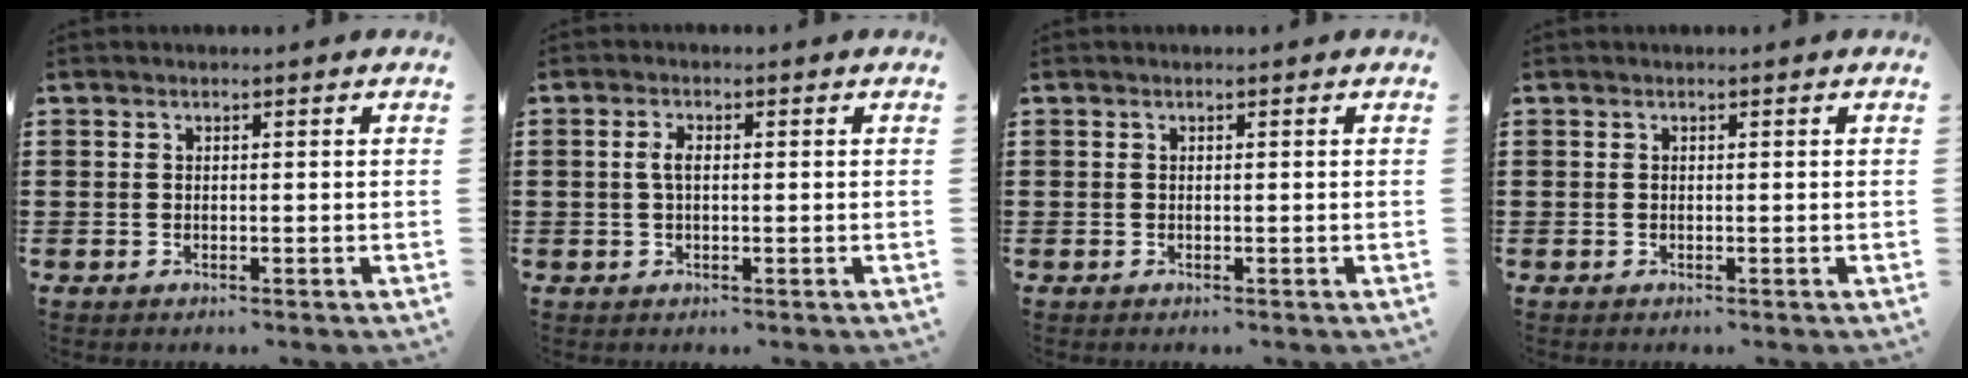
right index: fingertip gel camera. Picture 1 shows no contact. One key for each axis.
{"total": 2.3, "fx": 0.1, "fy": 1.0, "fz": 2.1, "tx": -0.043, "ty": 0.004, "tz": 0.001}
{"total": 0.0}
{"total": 0.0}